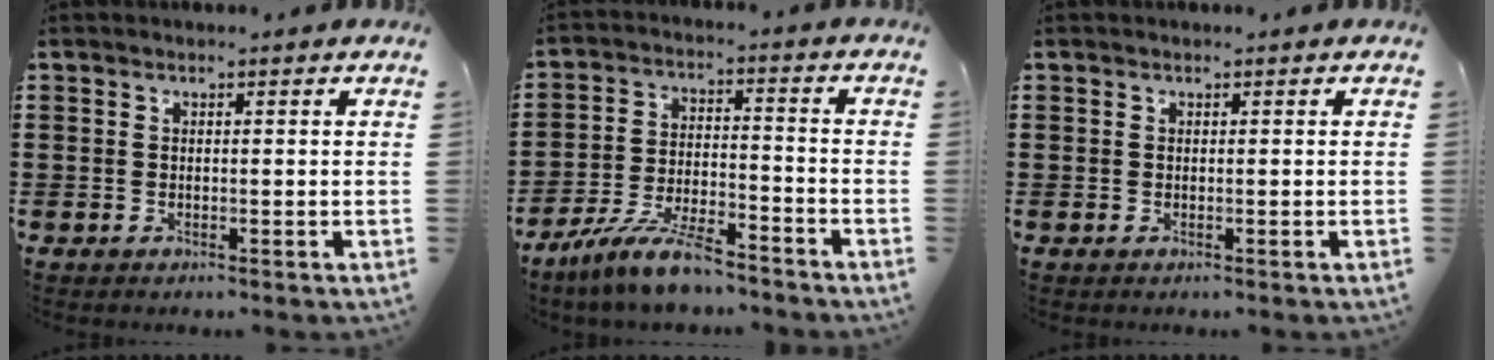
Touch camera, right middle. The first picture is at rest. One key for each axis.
{"total": 8.7, "fx": -7.4, "fy": 1.2, "fz": 4.3, "tx": -0.094, "ty": 0.005, "tz": -0.145}
{"total": 0.0}